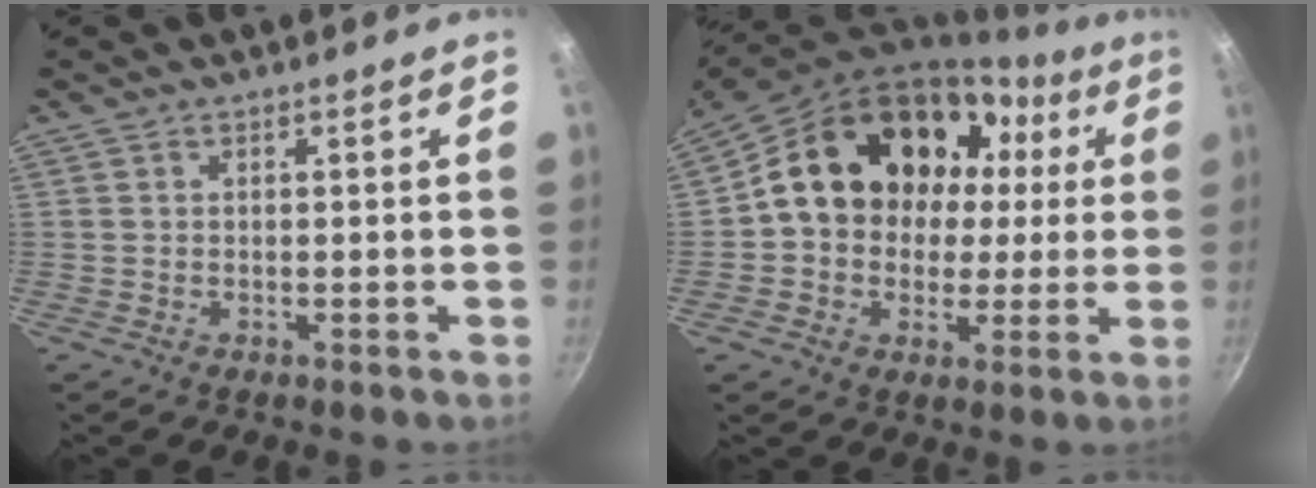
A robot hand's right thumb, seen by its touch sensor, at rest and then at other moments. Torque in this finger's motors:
{"motor_torque": [0.79, 4.22, 2.22, -0.35, 0.28]}